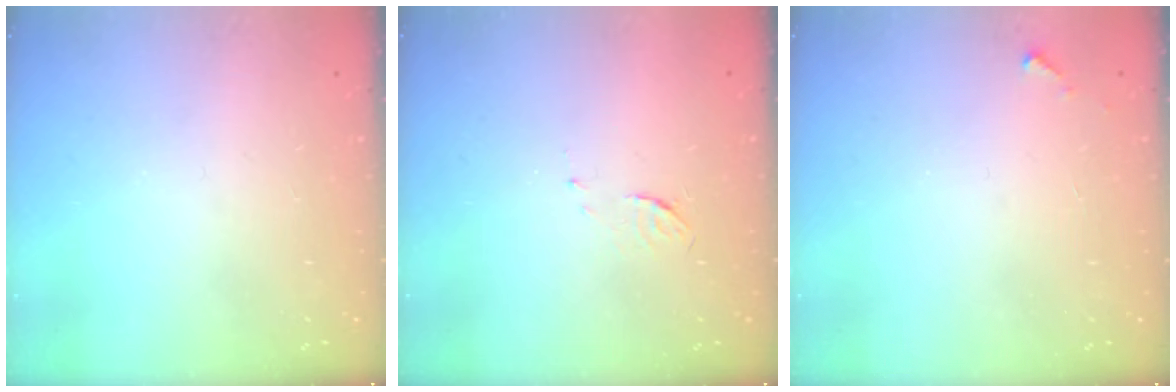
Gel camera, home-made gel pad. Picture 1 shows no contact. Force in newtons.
{"total": 3.9, "press": 3.9, "slide": 0.4}
{"total": 2.8, "press": 2.8, "slide": 0.1}